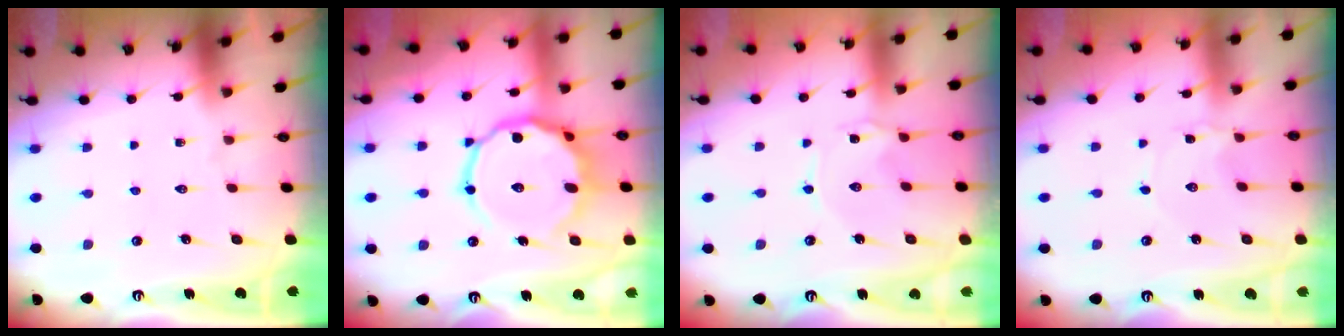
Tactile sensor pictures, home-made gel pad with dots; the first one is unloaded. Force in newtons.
{"total": 14.5, "press": 14.4, "slide": 1.5}
{"total": 1.4, "press": 1.4, "slide": 0.1}
{"total": 0.9, "press": 0.9, "slide": 0.1}